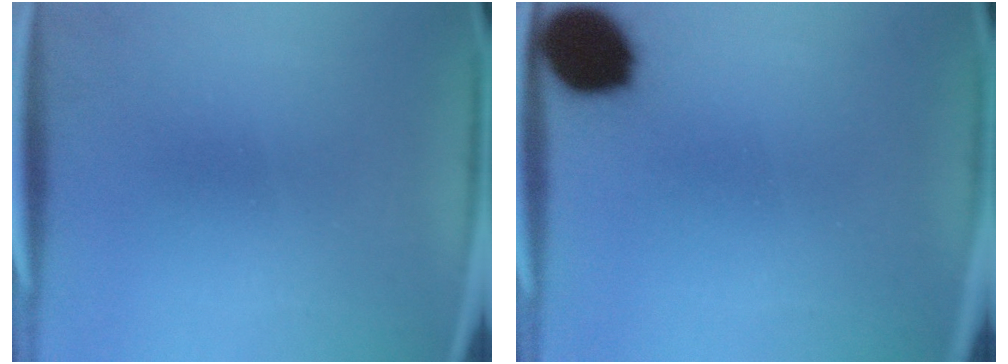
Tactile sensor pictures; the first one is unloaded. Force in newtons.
{"total": 14.7}